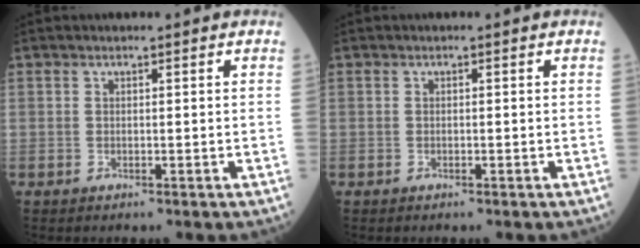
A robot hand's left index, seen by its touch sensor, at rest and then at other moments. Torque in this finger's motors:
{"motor_torque": [-0.08, 0.09, -0.02, 0.00]}